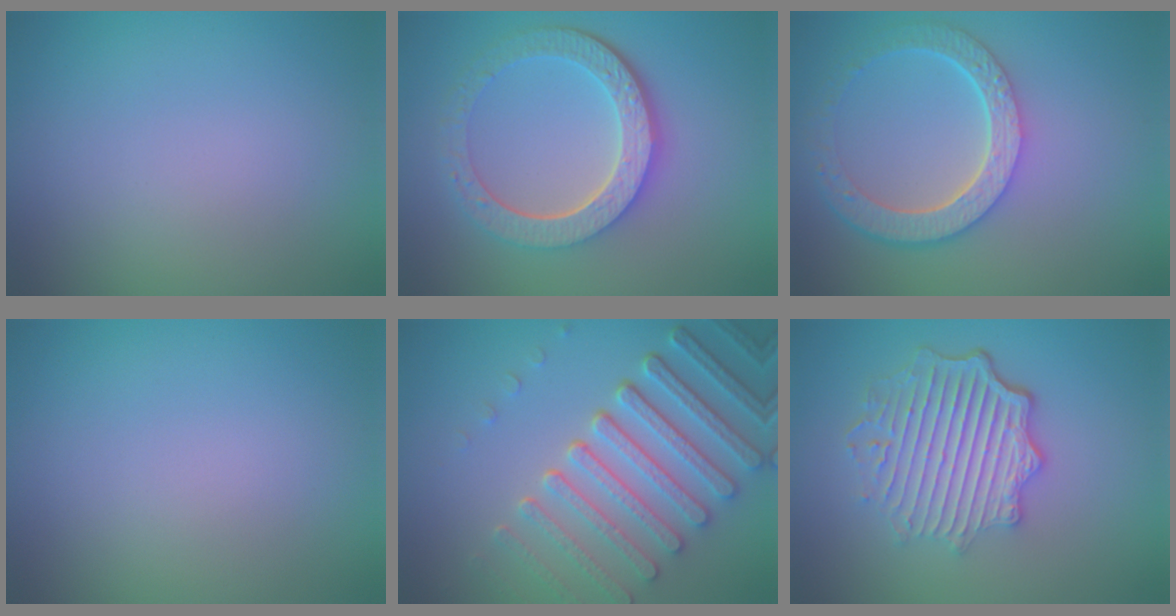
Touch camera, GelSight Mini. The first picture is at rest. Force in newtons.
{"total": 5.9, "press": 4.6, "slide": 3.7}
{"total": 5.6, "press": 4.4, "slide": 3.6}
{"total": 0.0}
{"total": 7.0, "press": 5.5, "slide": 4.4}
{"total": 6.1, "press": 4.6, "slide": 4.0}